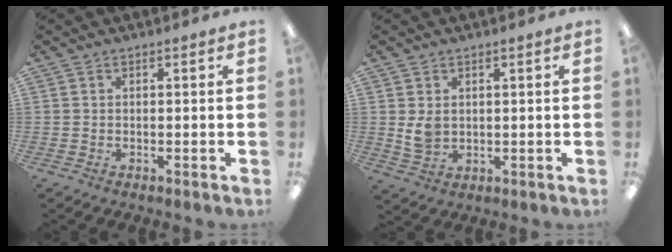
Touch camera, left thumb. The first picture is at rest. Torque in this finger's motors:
{"motor_torque": [0.47, 0.91, 0.35, -0.41, 0.01]}